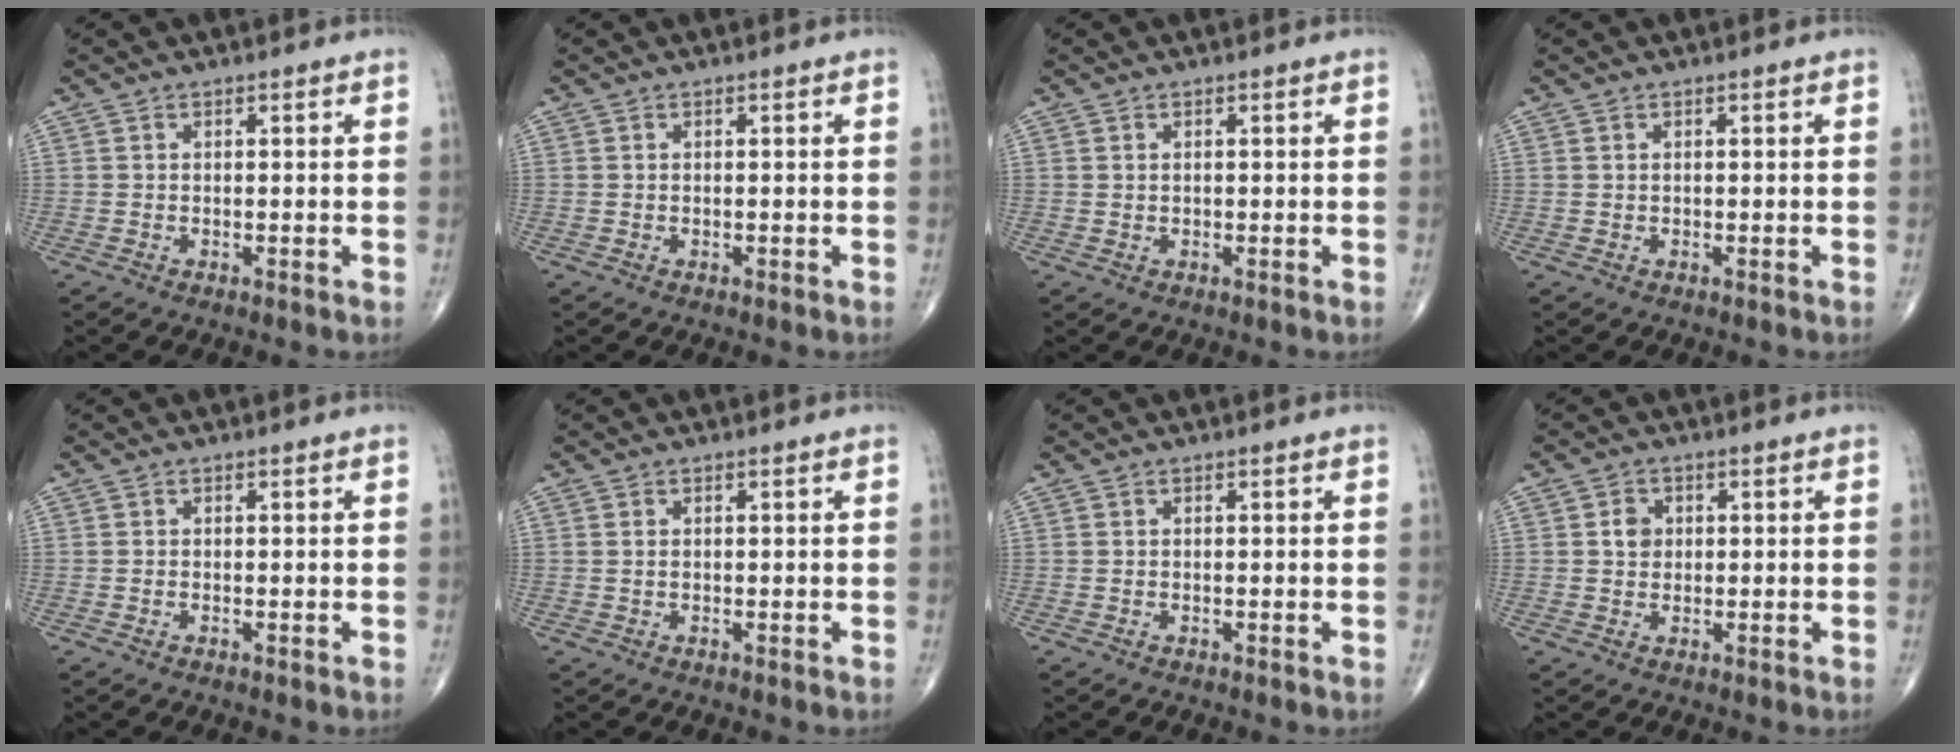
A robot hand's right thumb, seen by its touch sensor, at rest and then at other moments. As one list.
[{"total": 0.0}, {"total": 0.6, "force": [0.2, 0.4, 0.5], "torque": [-0.009, 0.001, 0.006]}, {"total": 0.0}, {"total": 0.0}, {"total": 0.6, "force": [0.2, 0.4, 0.4], "torque": [-0.012, 0.002, 0.005]}, {"total": 0.0}, {"total": 2.9, "force": [0.5, 2.4, 1.4], "torque": [-0.009, 0.002, 0.007]}]